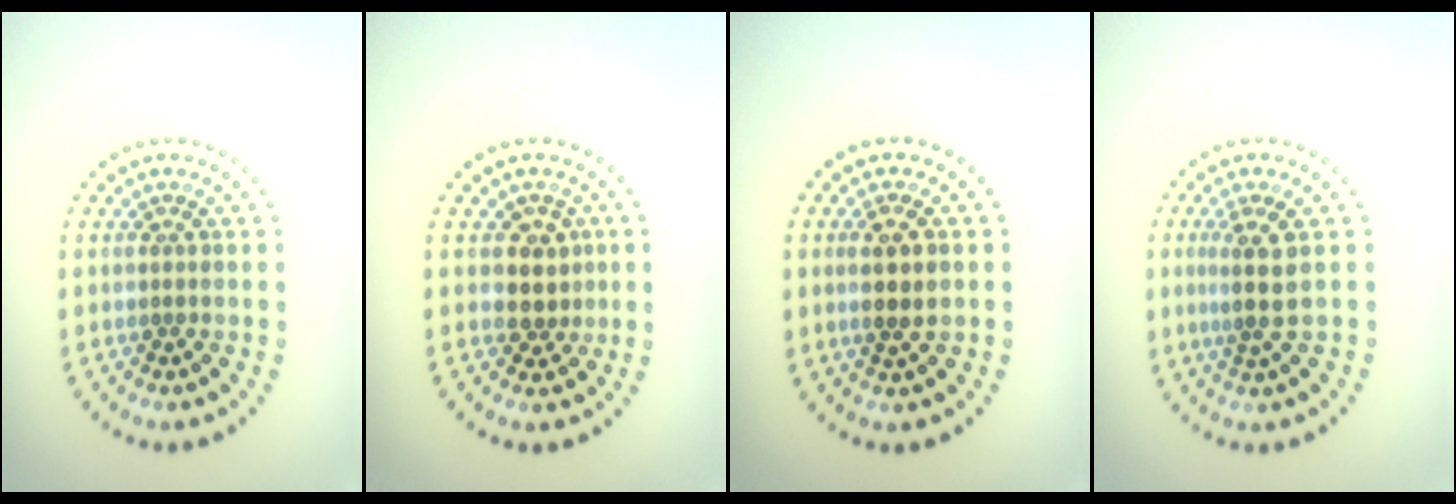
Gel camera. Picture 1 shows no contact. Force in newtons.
{"total": 2.4, "press": 2.2, "slide": 1.2}
{"total": 2.4, "press": 2.3, "slide": 0.7}
{"total": 2.6, "press": 2.0, "slide": 1.7}